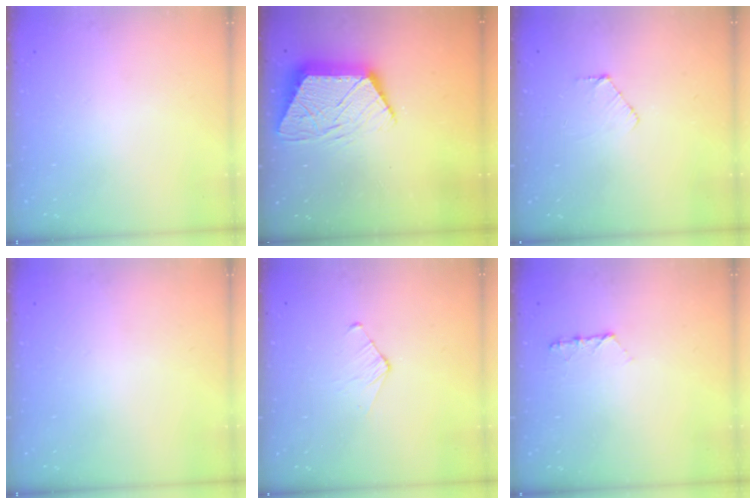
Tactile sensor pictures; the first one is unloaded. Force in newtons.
{"total": 13.3, "press": 13.2, "slide": 0.8}
{"total": 5.0, "press": 5.0, "slide": 0.5}
{"total": 0.0}
{"total": 3.2, "press": 3.2, "slide": 0.2}
{"total": 6.4, "press": 6.4, "slide": 0.6}